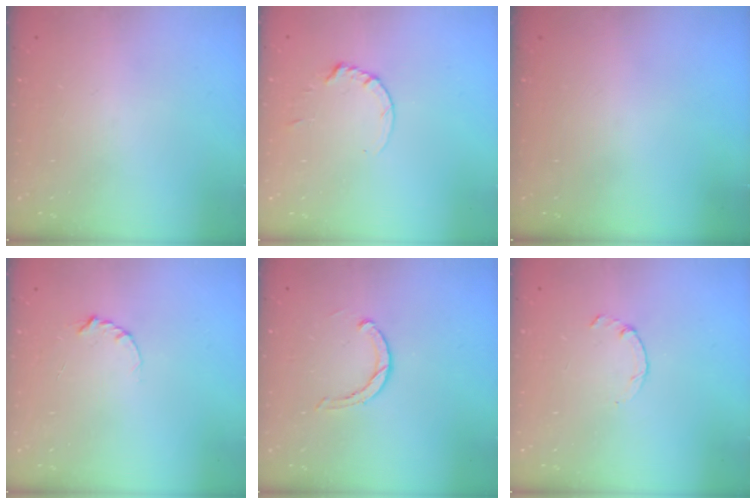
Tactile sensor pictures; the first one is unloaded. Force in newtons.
{"total": 1.8, "press": 1.7, "slide": 0.2}
{"total": 0.0}
{"total": 2.9, "press": 2.9, "slide": 0.3}
{"total": 2.8, "press": 2.8, "slide": 0.2}
{"total": 1.5, "press": 1.4, "slide": 0.3}